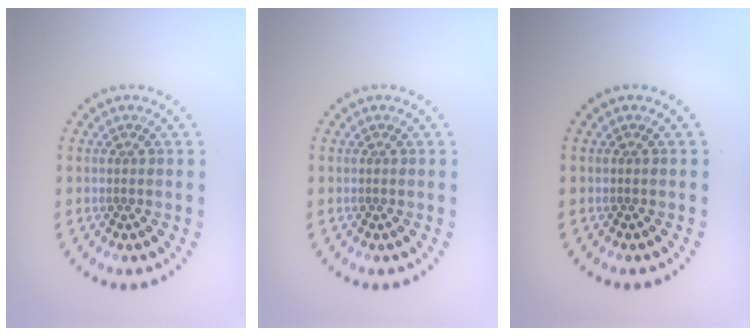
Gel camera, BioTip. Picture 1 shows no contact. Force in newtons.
{"total": 0.0}
{"total": 0.0}